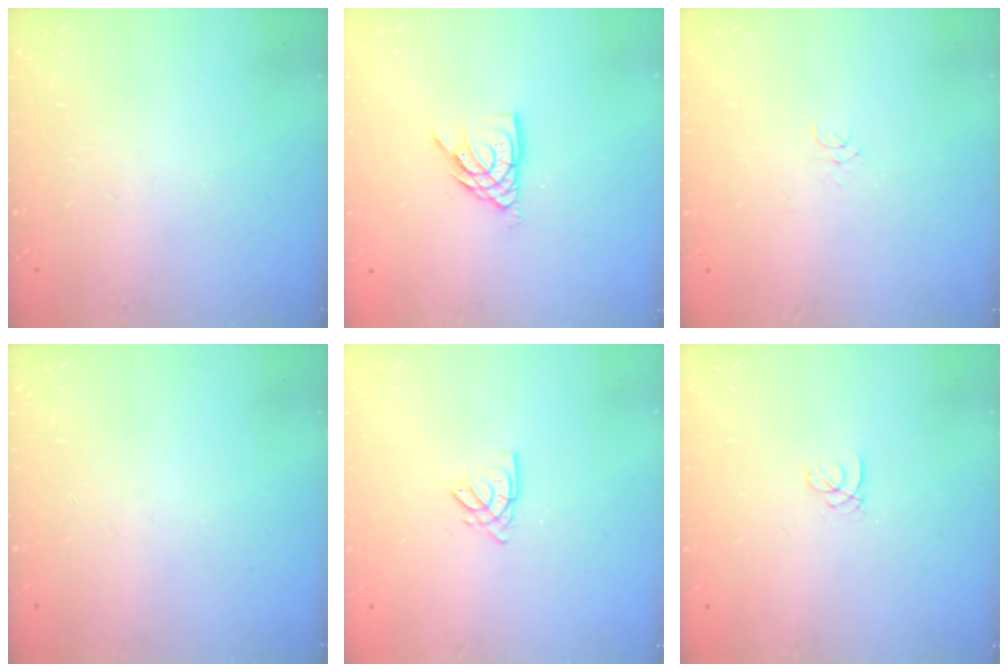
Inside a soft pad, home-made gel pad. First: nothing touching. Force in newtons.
{"total": 7.9, "press": 7.8, "slide": 0.6}
{"total": 3.5, "press": 3.5, "slide": 0.2}
{"total": 0.0}
{"total": 2.6, "press": 2.6, "slide": 0.1}
{"total": 1.0, "press": 1.0, "slide": 0.1}